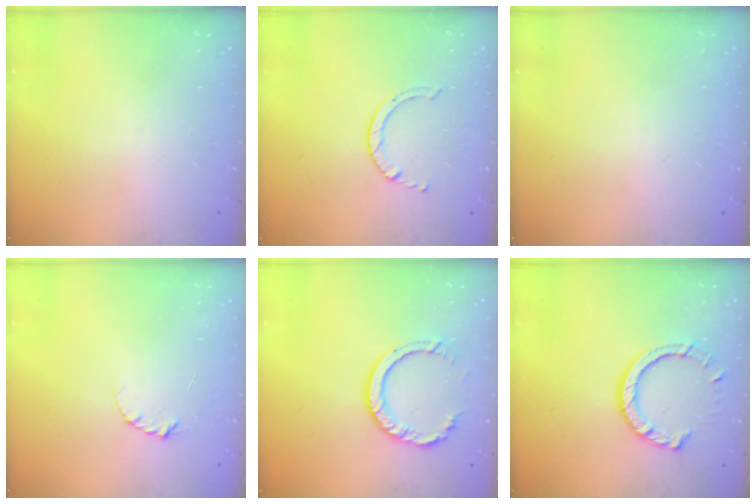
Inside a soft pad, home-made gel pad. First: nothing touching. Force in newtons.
{"total": 2.5, "press": 2.4, "slide": 0.3}
{"total": 2.5, "press": 2.5, "slide": 0.2}
{"total": 2.9, "press": 2.9, "slide": 0.3}
{"total": 9.7, "press": 9.6, "slide": 0.9}
{"total": 8.8, "press": 8.7, "slide": 1.0}